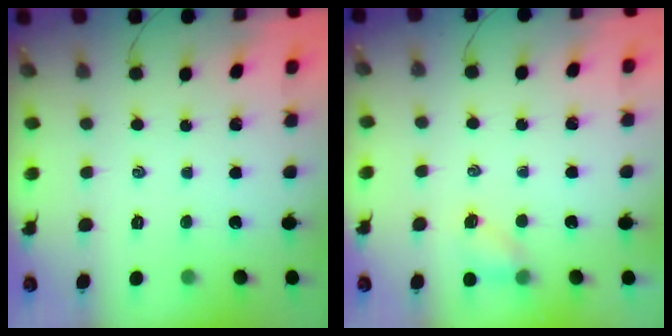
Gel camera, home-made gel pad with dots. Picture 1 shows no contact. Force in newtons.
{"total": 4.6, "press": 4.4, "slide": 1.3}